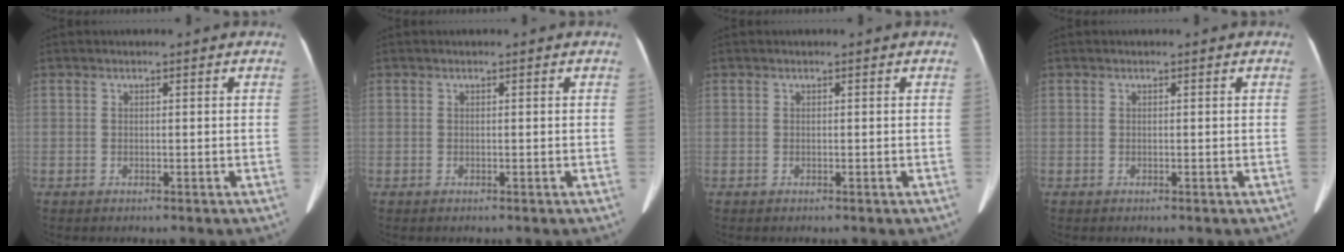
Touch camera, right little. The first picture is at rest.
{"total": 0.0}
{"total": 0.0}
{"total": 0.0}